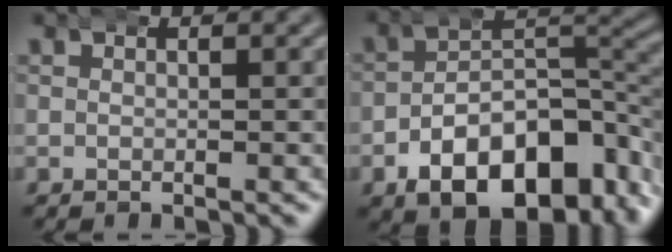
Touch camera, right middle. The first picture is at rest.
{"total": 13.2, "force": [-6.1, 7.6, 8.9], "torque": [-0.117, -0.027, -0.081]}